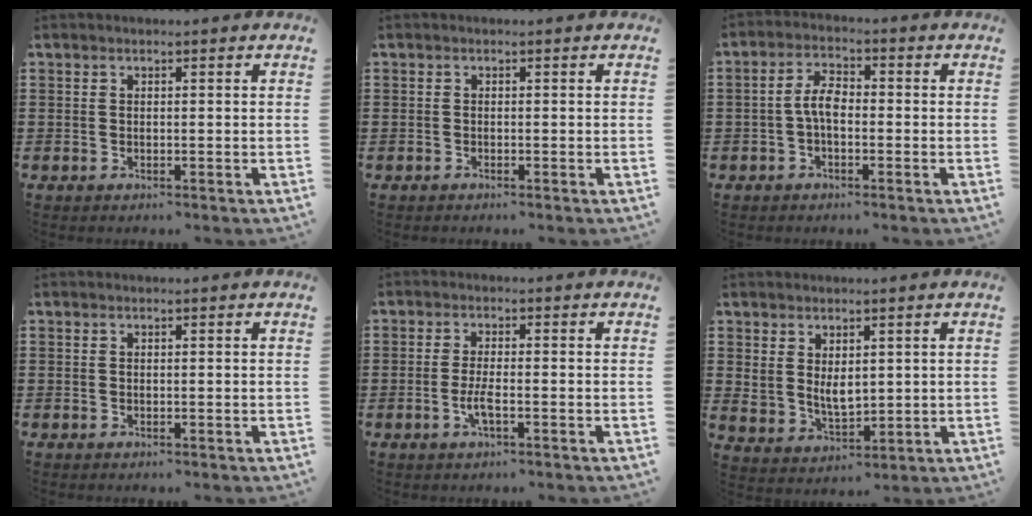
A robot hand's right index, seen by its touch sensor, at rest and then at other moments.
{"total": 0.0}
{"total": 4.3, "force": [-0.7, 2.1, 3.7], "torque": [-0.082, 0.006, -0.018]}
{"total": 0.0}
{"total": 3.0, "force": [-1.1, 0.6, 2.7], "torque": [-0.054, -0.002, -0.021]}
{"total": 4.1, "force": [2.0, 2.6, 2.5], "torque": [-0.056, 0.003, 0.039]}